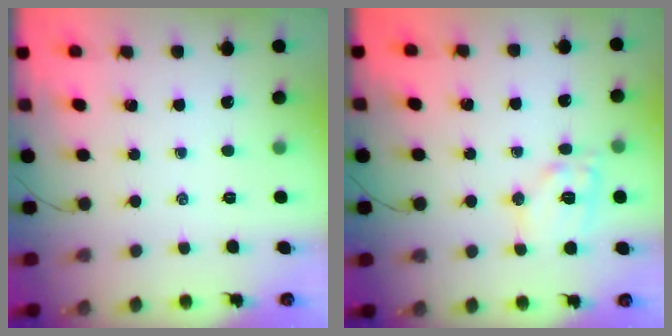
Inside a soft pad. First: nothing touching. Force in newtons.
{"total": 11.1, "press": 11.1, "slide": 1.0}